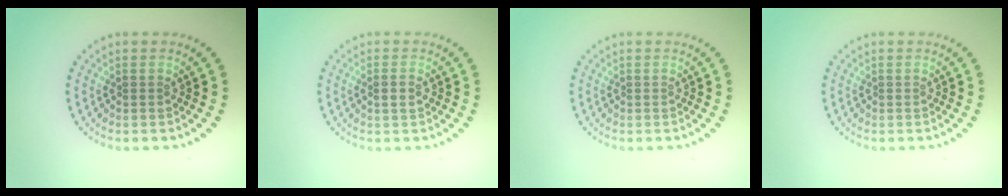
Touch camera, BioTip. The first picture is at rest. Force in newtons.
{"total": 1.1, "press": 1.1, "slide": 0.3}
{"total": 0.0}
{"total": 0.0}